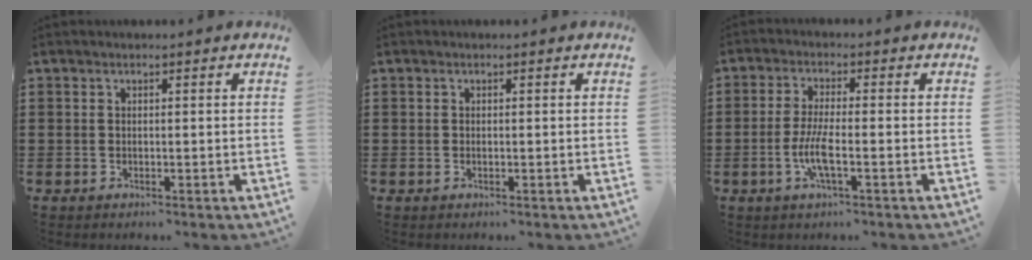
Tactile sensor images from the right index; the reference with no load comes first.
{"total": 0.0}
{"total": 5.4, "force": [-1.7, 1.1, 5.0], "torque": [-0.104, -0.005, -0.036]}